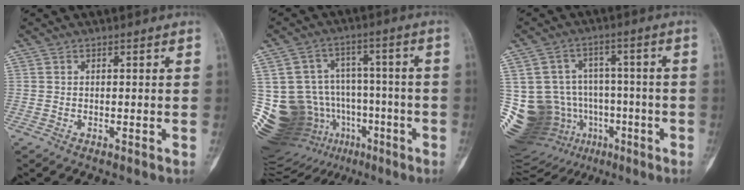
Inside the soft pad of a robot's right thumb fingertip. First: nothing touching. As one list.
[{"total": 25.8, "force": [-9.2, 19.6, 14.1], "torque": [-0.269, 0.077, -0.129]}, {"total": 23.3, "force": [-7.9, 18.5, 11.7], "torque": [-0.225, 0.074, -0.109]}]